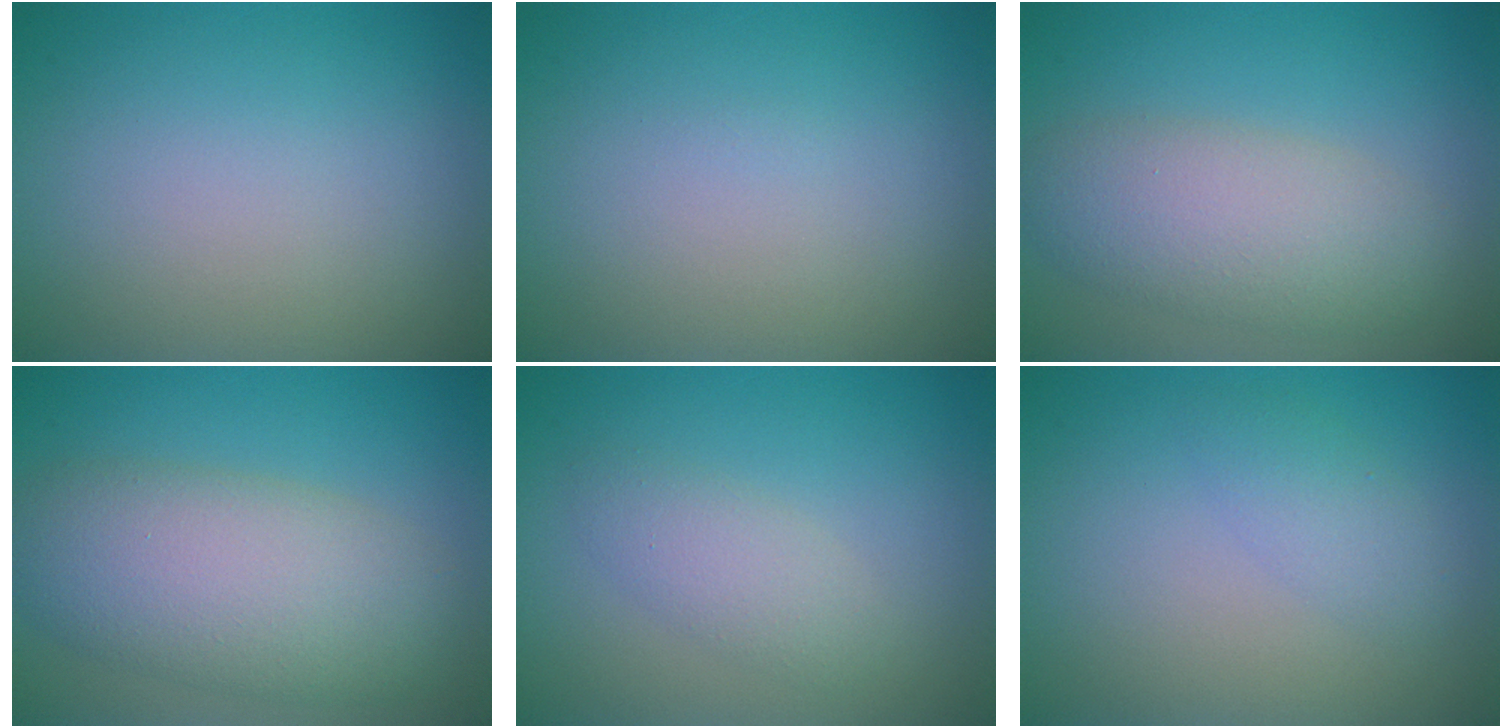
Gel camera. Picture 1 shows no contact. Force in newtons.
{"total": 0.0}
{"total": 5.3, "press": 5.3, "slide": 0.4}
{"total": 7.8, "press": 7.8, "slide": 0.4}
{"total": 2.3, "press": 2.3, "slide": 0.1}
{"total": 1.9, "press": 1.9, "slide": 0.0}